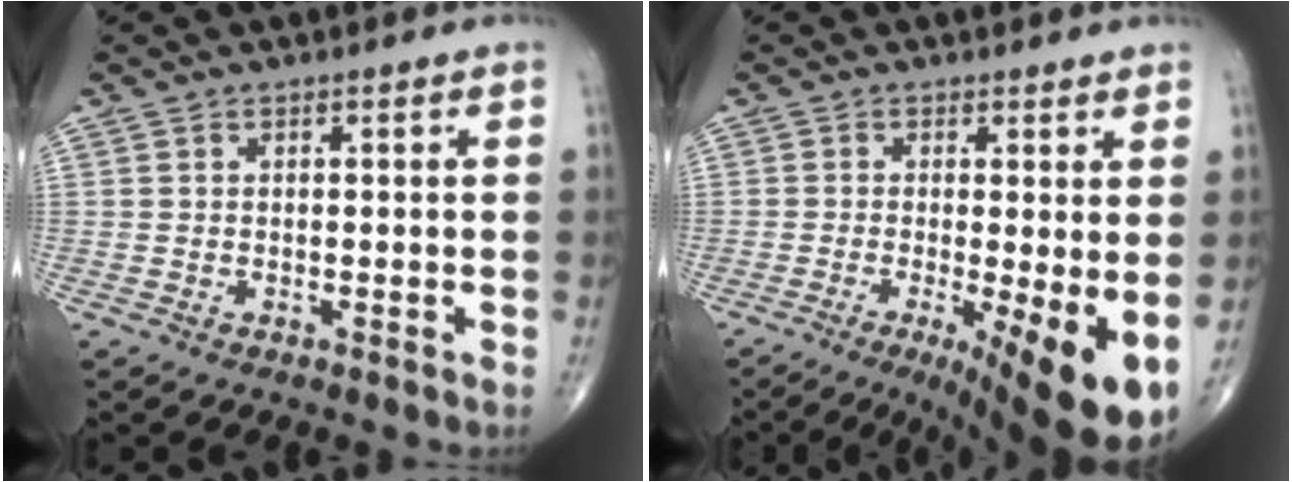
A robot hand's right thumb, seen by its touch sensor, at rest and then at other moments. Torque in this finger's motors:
{"motor_torque": [1.43, 2.78, 1.06, -1.14, 0.41]}